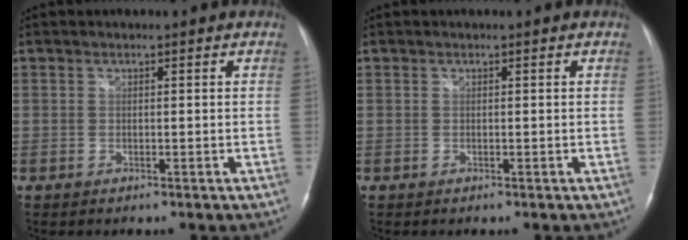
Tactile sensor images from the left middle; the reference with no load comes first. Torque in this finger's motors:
{"motor_torque": [0.00, 0.00, -0.07, -0.01]}